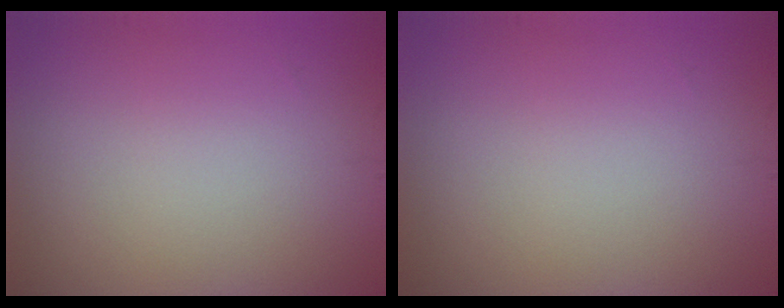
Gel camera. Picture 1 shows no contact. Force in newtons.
{"total": 0.0}